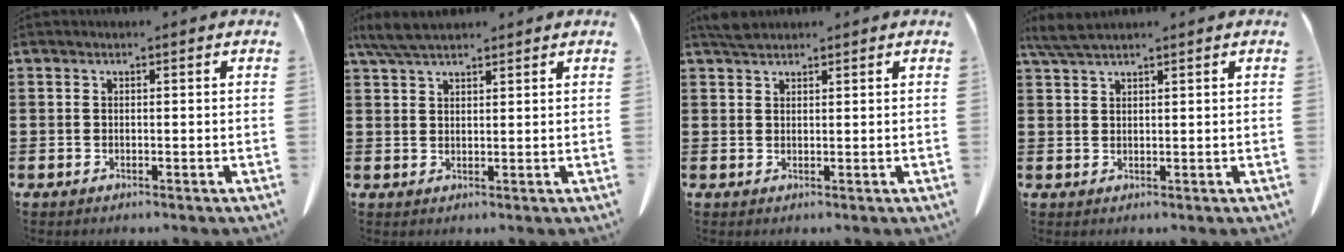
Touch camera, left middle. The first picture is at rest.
{"total": 4.6, "force": [3.7, 1.0, 2.5], "torque": [-0.058, -0.001, 0.070]}
{"total": 1.9, "force": [1.7, 0.6, 0.7], "torque": [-0.018, 0.003, 0.033]}
{"total": 3.0, "force": [2.4, 0.3, 1.8], "torque": [-0.041, 0.000, 0.046]}